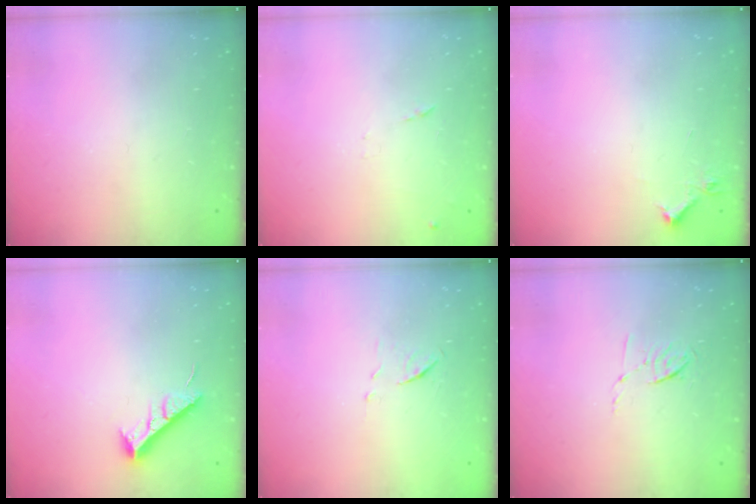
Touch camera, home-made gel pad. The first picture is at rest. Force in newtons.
{"total": 6.6, "press": 6.6, "slide": 0.4}
{"total": 3.9, "press": 3.8, "slide": 0.6}
{"total": 7.3, "press": 7.3, "slide": 0.6}
{"total": 6.3, "press": 6.3, "slide": 0.6}
{"total": 5.4, "press": 5.1, "slide": 1.8}